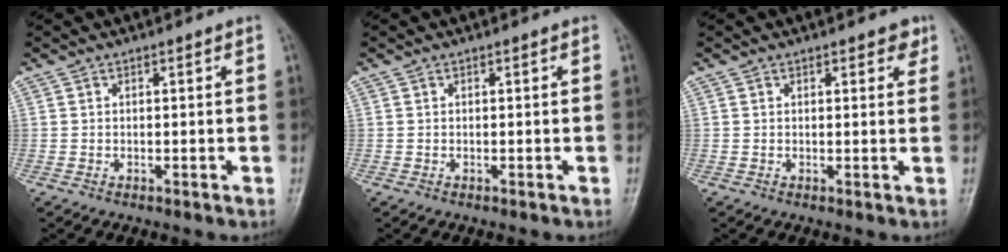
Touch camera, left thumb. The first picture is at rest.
{"total": 0.0}
{"total": 2.4, "force": [1.5, 1.2, 1.4], "torque": [-0.001, -0.004, 0.016]}